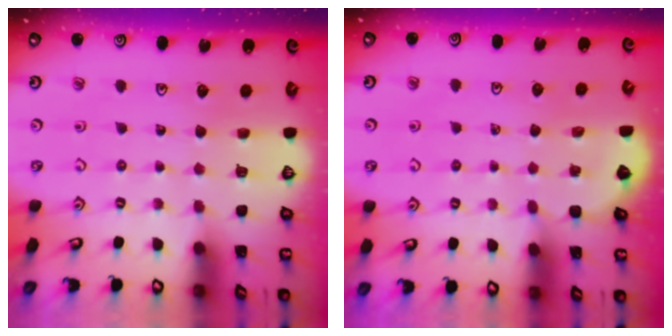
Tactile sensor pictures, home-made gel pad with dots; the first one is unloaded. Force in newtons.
{"total": 2.1, "press": 2.1, "slide": 0.2}